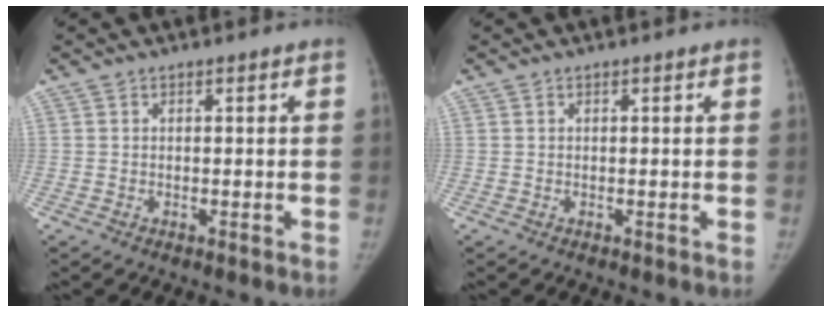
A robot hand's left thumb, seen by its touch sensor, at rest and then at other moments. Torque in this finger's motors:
{"motor_torque": [0.02, 0.22, 0.21, -0.37, 0.02]}